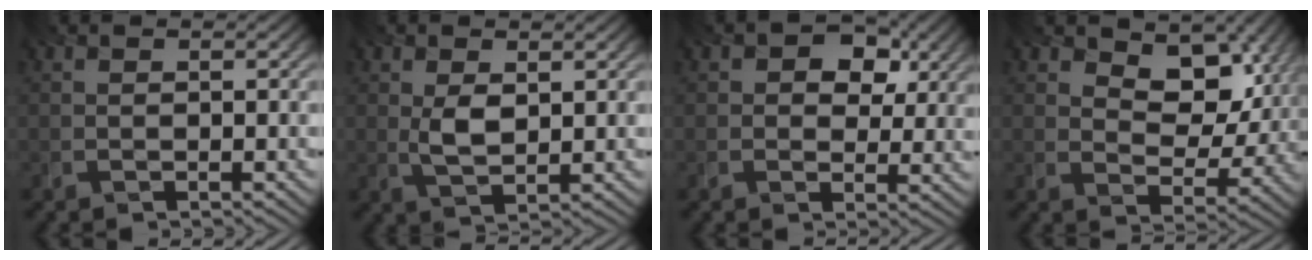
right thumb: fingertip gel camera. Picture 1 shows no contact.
{"total": 3.2, "force": [0.8, 1.7, 2.6], "torque": [-0.059, -0.006, 0.021]}
{"total": 6.3, "force": [2.7, 4.3, 3.7], "torque": [-0.051, -0.002, 0.031]}
{"total": 8.6, "force": [3.6, 5.4, 5.6], "torque": [-0.085, -0.008, 0.058]}